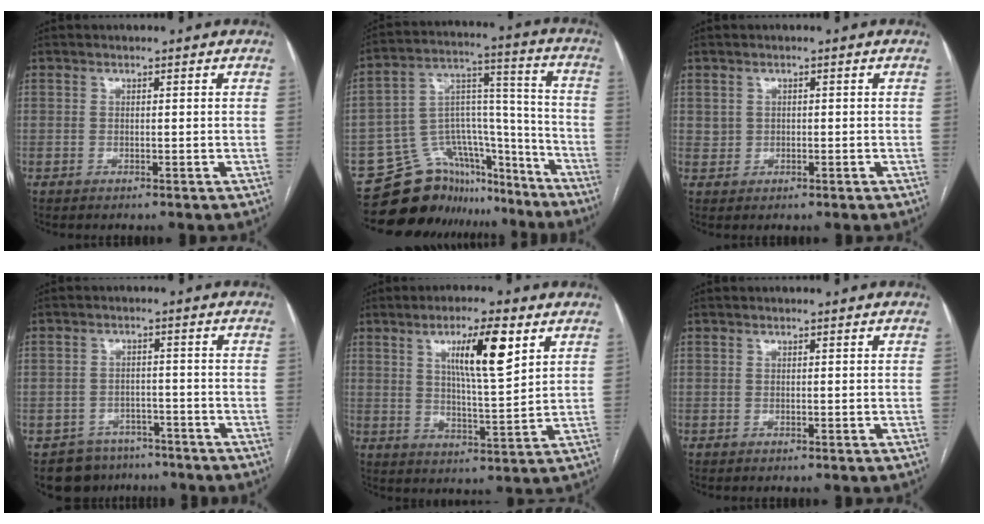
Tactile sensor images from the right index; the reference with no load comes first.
{"total": 16.8, "force": [-14.5, 8.0, 3.0], "torque": [-0.038, 0.081, -0.224]}
{"total": 1.3, "force": [0.2, 1.3, 0.3], "torque": [-0.005, 0.004, 0.008]}
{"total": 7.2, "force": [-5.6, 4.6, 0.0], "torque": [0.010, 0.021, -0.076]}
{"total": 9.7, "force": [4.4, 1.1, 8.6], "torque": [-0.146, -0.001, 0.073]}
{"total": 0.0}